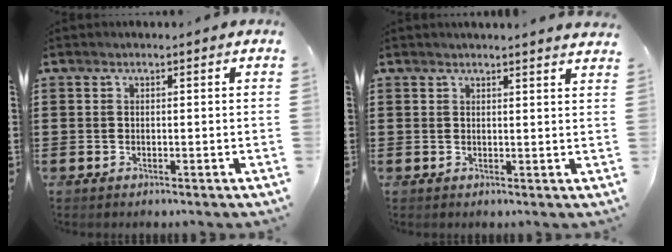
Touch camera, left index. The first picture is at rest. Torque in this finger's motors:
{"motor_torque": [1.17, -0.97, -0.03, 0.00]}